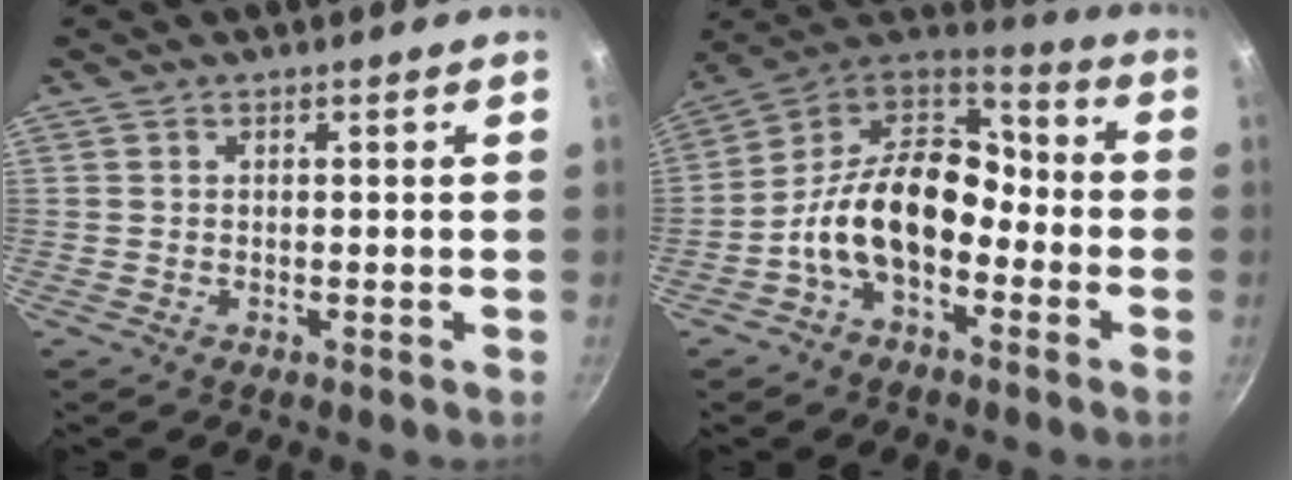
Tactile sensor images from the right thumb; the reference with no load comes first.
{"total": 16.6, "force": [-4.7, 10.7, 11.8], "torque": [-0.170, 0.065, -0.109]}